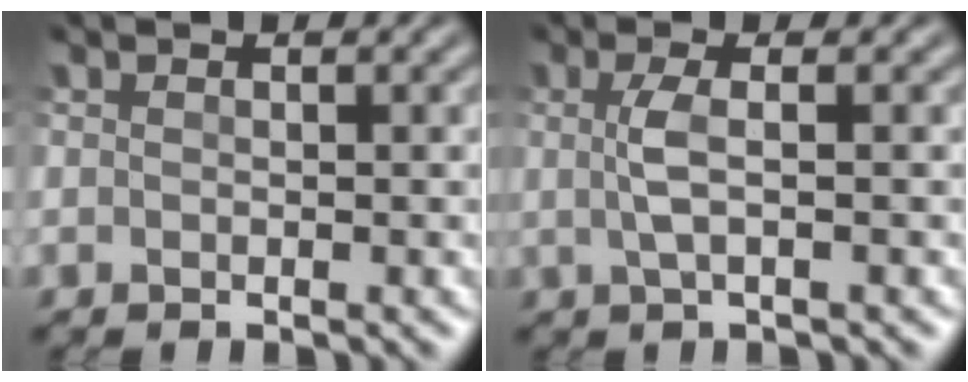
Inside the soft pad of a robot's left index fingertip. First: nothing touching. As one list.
[{"total": 2.2, "force": [0.1, 0.2, 2.2], "torque": [-0.052, 0.000, 0.001]}]